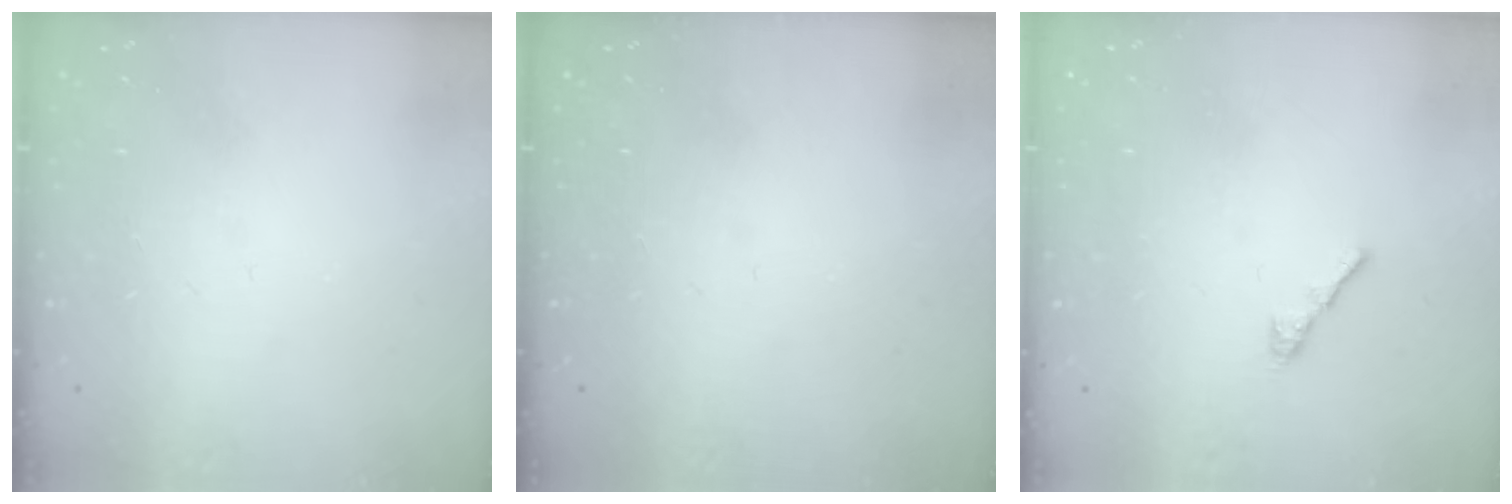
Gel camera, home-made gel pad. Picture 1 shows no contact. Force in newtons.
{"total": 0.0}
{"total": 0.6, "press": 0.4, "slide": 0.4}